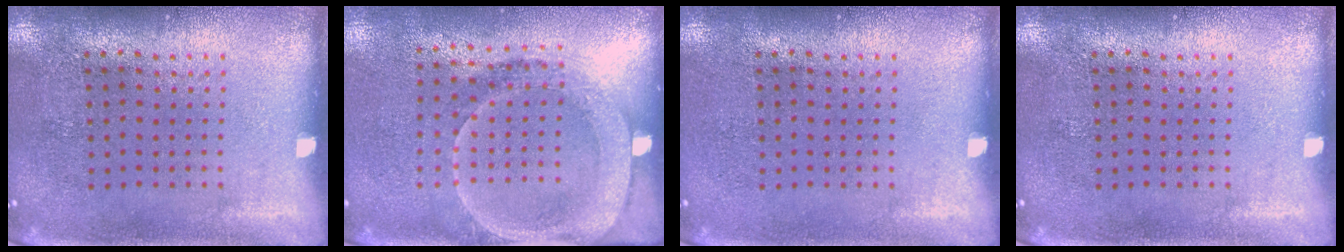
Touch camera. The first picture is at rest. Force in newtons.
{"total": 1.7, "press": 1.6, "slide": 0.7}
{"total": 0.0}
{"total": 0.0}